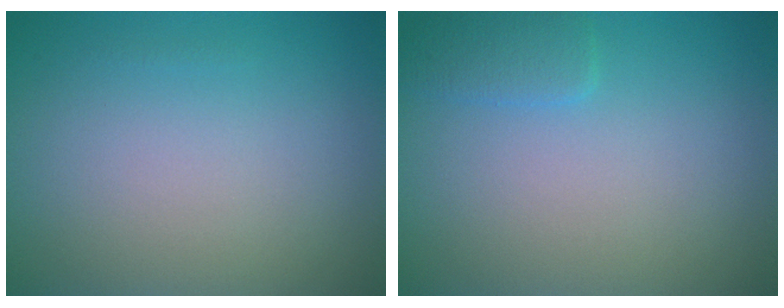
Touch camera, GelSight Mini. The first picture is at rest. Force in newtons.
{"total": 1.5, "press": 1.5, "slide": 0.1}